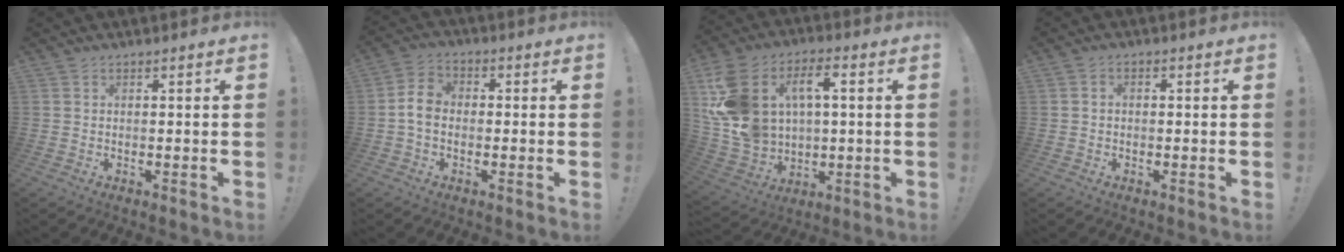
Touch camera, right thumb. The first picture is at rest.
{"total": 6.4, "force": [-1.0, 4.7, 4.3], "torque": [-0.074, 0.019, -0.014]}
{"total": 18.2, "force": [4.4, 12.9, 12.0], "torque": [-0.240, -0.005, 0.081]}
{"total": 1.3, "force": [-0.6, 0.8, 0.8], "torque": [-0.018, 0.007, -0.011]}